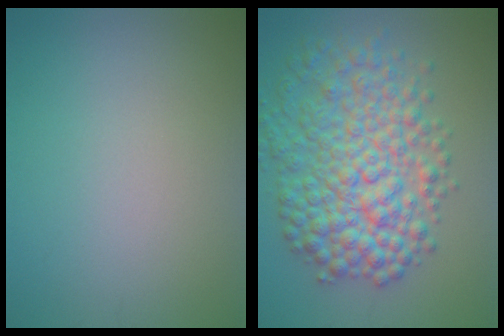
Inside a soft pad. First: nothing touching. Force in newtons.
{"total": 8.5, "press": 8.5, "slide": 0.1}